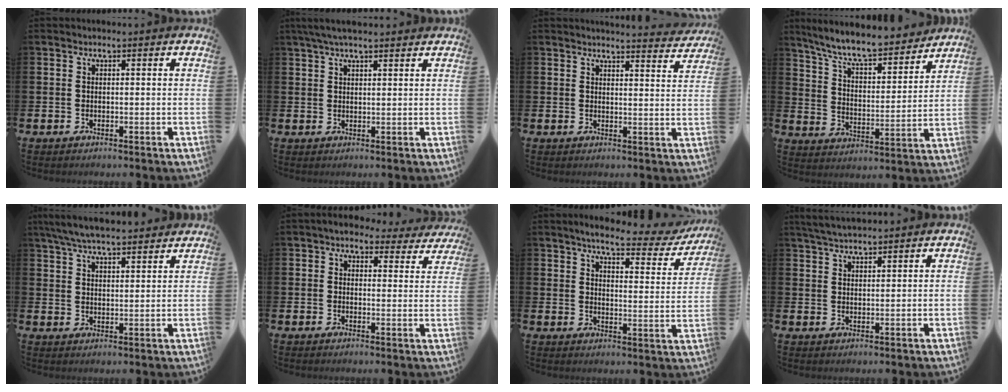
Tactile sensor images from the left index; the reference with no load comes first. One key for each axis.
{"total": 3.7, "fx": 3.1, "fy": 0.7, "fz": 2.0, "tx": -0.039, "ty": -0.003, "tz": 0.056}
{"total": 3.7, "fx": 3.7, "fy": -0.1, "fz": 0.1, "tx": 0.000, "ty": -0.027, "tz": 0.064}
{"total": 9.1, "fx": 8.3, "fy": 1.4, "fz": 3.4, "tx": -0.095, "ty": -0.060, "tz": 0.142}
{"total": 6.7, "fx": 6.3, "fy": 0.8, "fz": 2.0, "tx": -0.059, "ty": -0.023, "tz": 0.117}
{"total": 4.0, "fx": 3.5, "fy": 1.8, "fz": 0.9, "tx": -0.019, "ty": -0.018, "tz": 0.058}
{"total": 5.1, "fx": 4.4, "fy": 1.1, "fz": 2.4, "tx": -0.053, "ty": -0.031, "tz": 0.065}
{"total": 3.8, "fx": 3.7, "fy": 0.6, "fz": 1.0, "tx": -0.023, "ty": -0.010, "tz": 0.067}